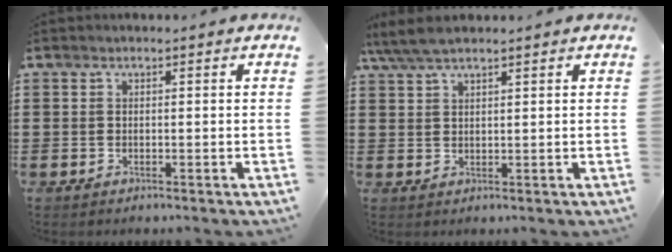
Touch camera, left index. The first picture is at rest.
{"total": 4.1, "force": [3.2, 0.8, 2.5], "torque": [-0.056, 0.002, 0.060]}